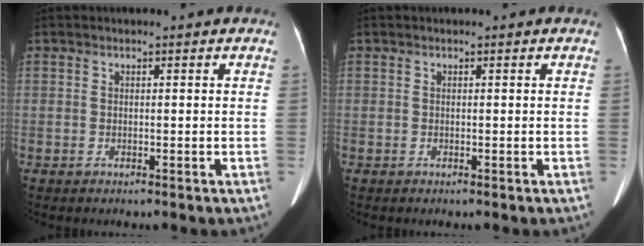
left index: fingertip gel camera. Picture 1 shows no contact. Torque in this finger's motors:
{"motor_torque": [0.00, 0.00, 0.00, 0.00]}